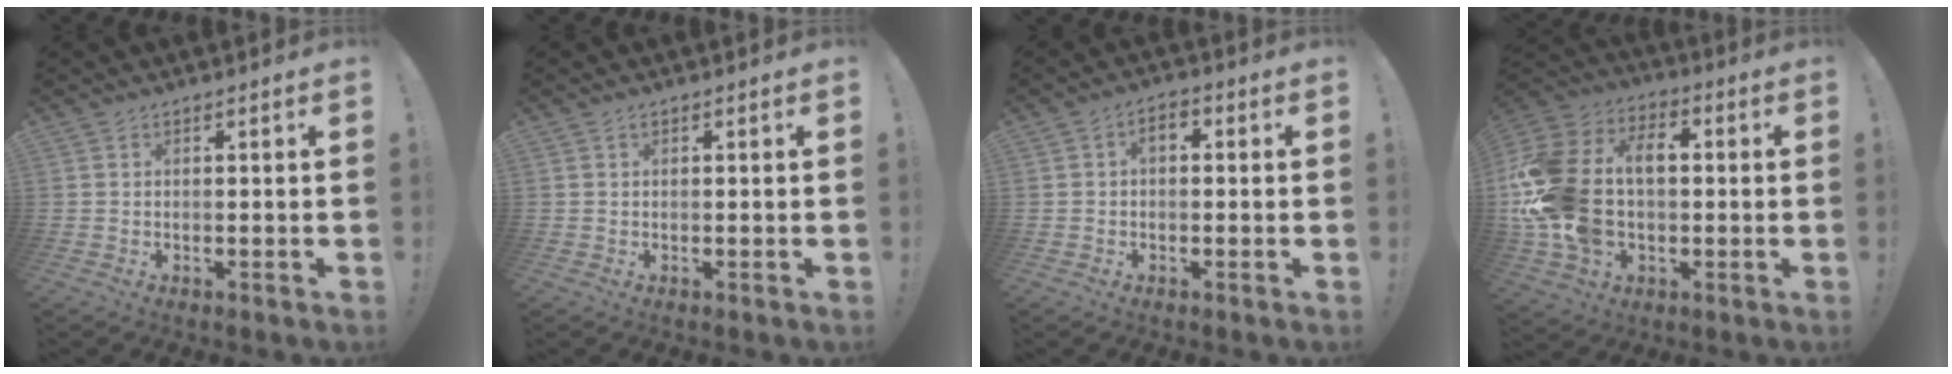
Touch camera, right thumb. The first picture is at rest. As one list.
[{"total": 0.6, "force": [0.2, 0.4, 0.4], "torque": [-0.009, 0.002, 0.003]}, {"total": 3.0, "force": [-0.4, 1.8, 2.3], "torque": [-0.038, 0.008, -0.009]}, {"total": 23.9, "force": [1.5, 16.6, 17.1], "torque": [-0.341, 0.016, 0.039]}]